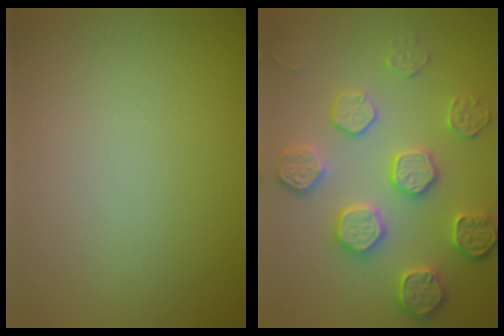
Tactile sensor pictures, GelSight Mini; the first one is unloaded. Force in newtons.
{"total": 4.7, "press": 4.3, "slide": 1.8}